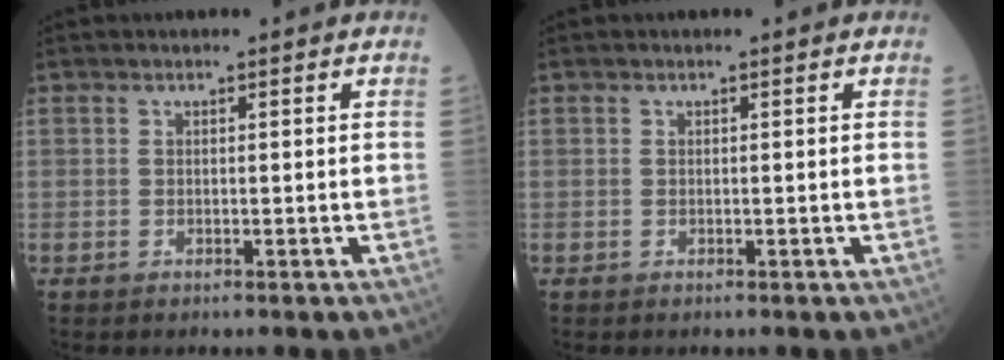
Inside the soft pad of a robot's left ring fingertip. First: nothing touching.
{"total": 0.0}